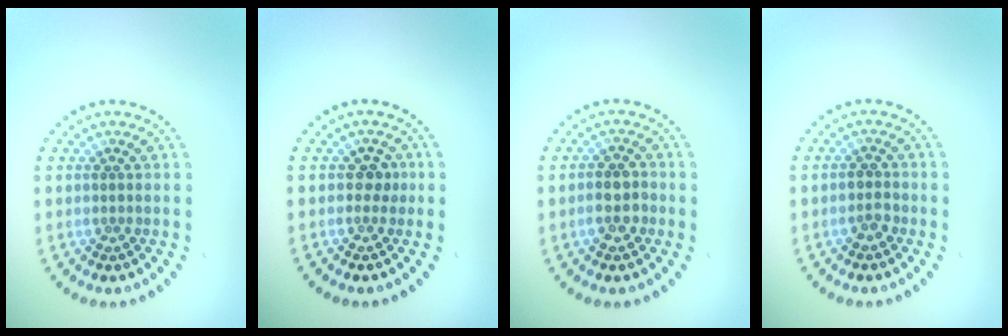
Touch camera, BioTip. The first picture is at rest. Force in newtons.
{"total": 1.2, "press": 1.0, "slide": 0.5}
{"total": 2.5, "press": 2.4, "slide": 0.7}
{"total": 1.5, "press": 1.4, "slide": 0.6}